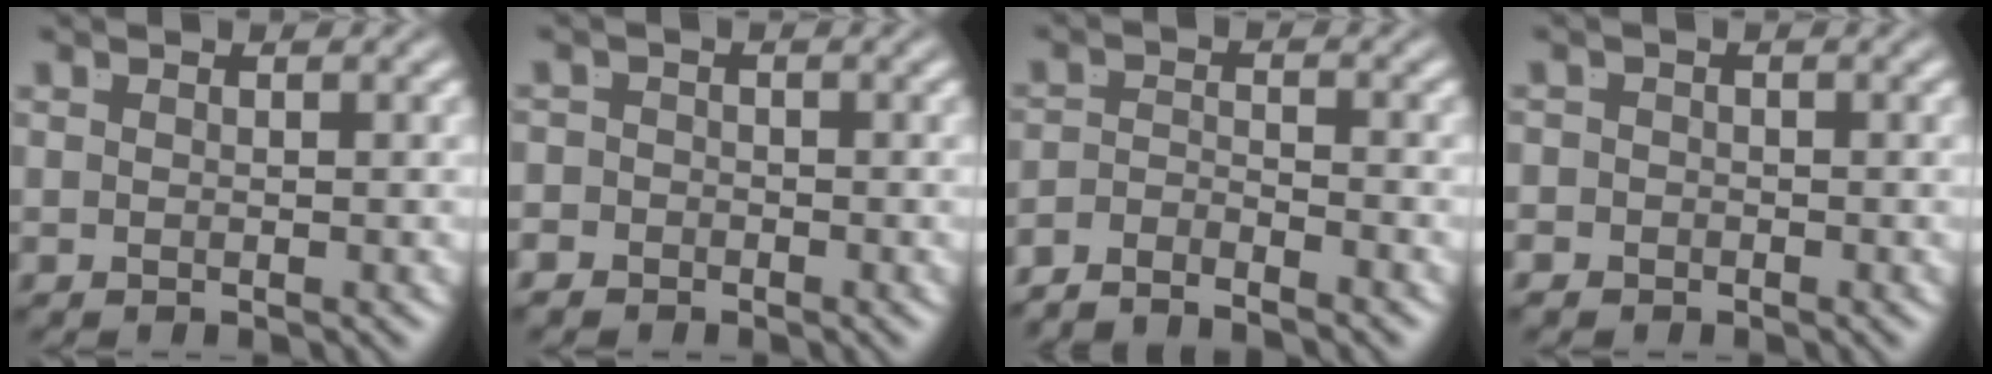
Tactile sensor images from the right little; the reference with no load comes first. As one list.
[{"total": 2.2, "force": [-1.7, 1.4, -0.2], "torque": [-0.002, -0.017, -0.027]}, {"total": 3.6, "force": [-3.4, 0.8, 0.9], "torque": [-0.010, -0.010, -0.060]}, {"total": 1.8, "force": [-1.4, 1.2, -0.1], "torque": [-0.002, -0.014, -0.021]}]